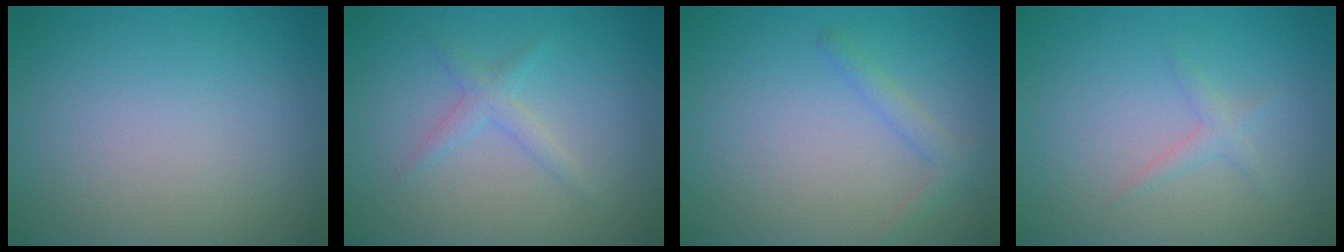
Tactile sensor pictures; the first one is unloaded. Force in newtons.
{"total": 1.6, "press": 1.6, "slide": 0.1}
{"total": 1.4, "press": 1.4, "slide": 0.1}
{"total": 1.1, "press": 1.1, "slide": 0.0}